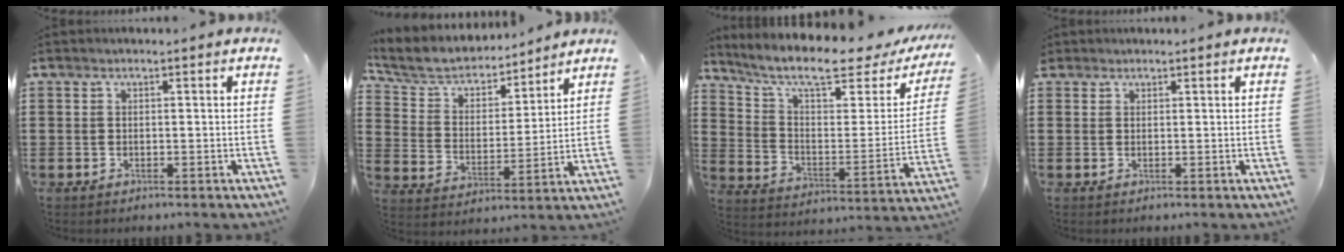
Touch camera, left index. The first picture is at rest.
{"total": 6.2, "force": [5.6, 2.1, 1.6], "torque": [-0.064, -0.032, 0.094]}
{"total": 10.1, "force": [7.4, 2.0, 6.5], "torque": [-0.139, -0.046, 0.121]}
{"total": 1.0, "force": [0.8, 0.6, 0.0], "torque": [-0.003, 0.003, 0.015]}